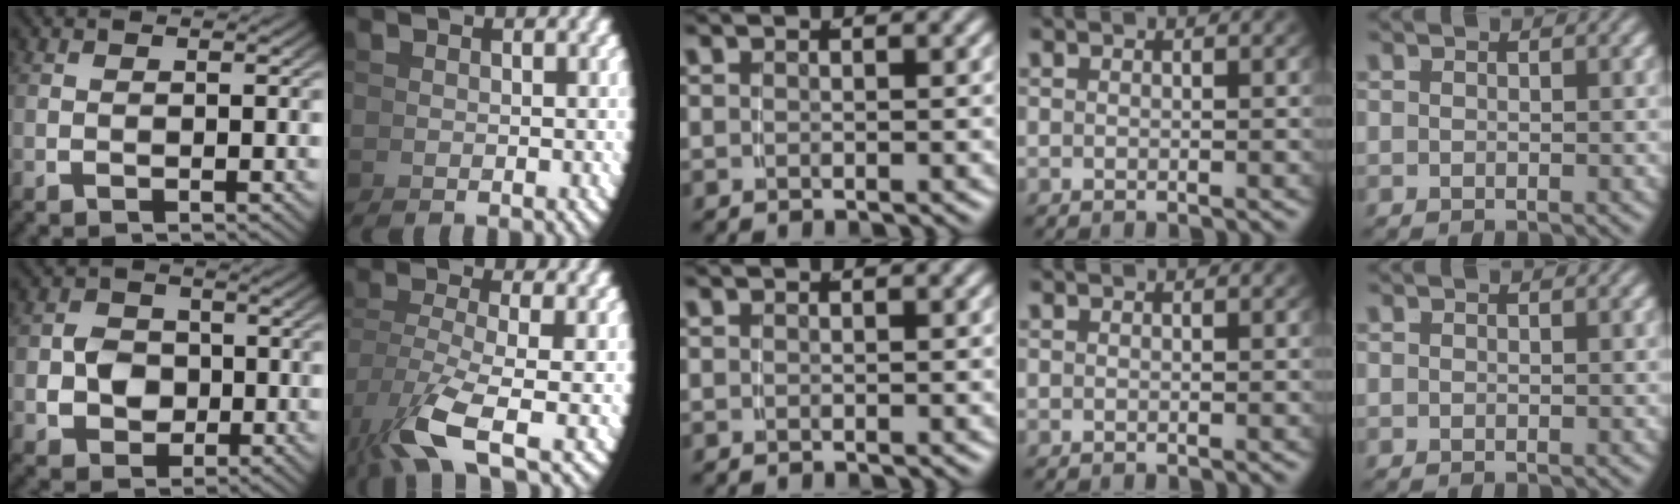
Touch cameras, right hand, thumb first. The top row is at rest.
{"thumb": {"total": 5.4, "force": [-0.4, 4.6, 2.8], "torque": [-0.056, -0.023, 0.006]}, "index": {"total": 4.8, "force": [-1.3, 1.6, 4.3], "torque": [-0.096, -0.029, 0.001]}}